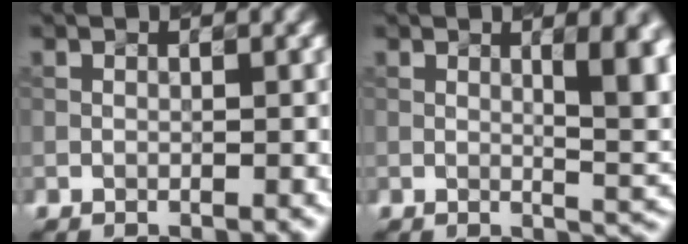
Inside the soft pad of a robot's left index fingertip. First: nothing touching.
{"total": 5.9, "force": [1.3, 1.7, 5.6], "torque": [-0.059, -0.004, 0.027]}